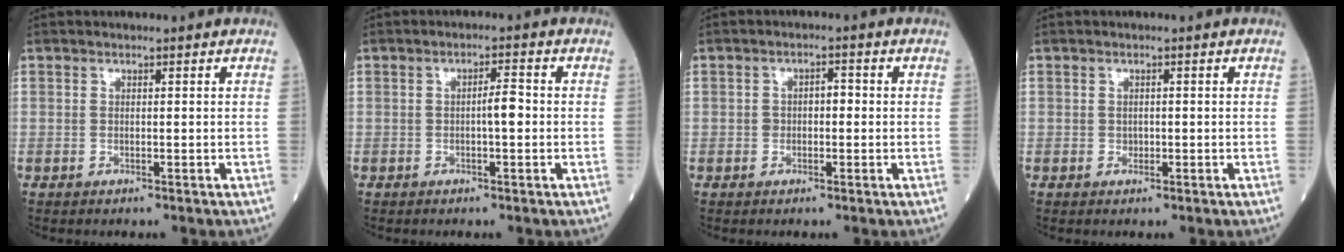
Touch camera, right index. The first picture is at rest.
{"total": 2.7, "force": [-0.3, 0.5, 2.7], "torque": [-0.042, 0.004, -0.008]}
{"total": 2.5, "force": [-0.1, 1.5, 1.9], "torque": [-0.030, 0.018, -0.002]}
{"total": 0.8, "force": [-0.1, 0.8, 0.3], "torque": [-0.001, 0.002, 0.000]}